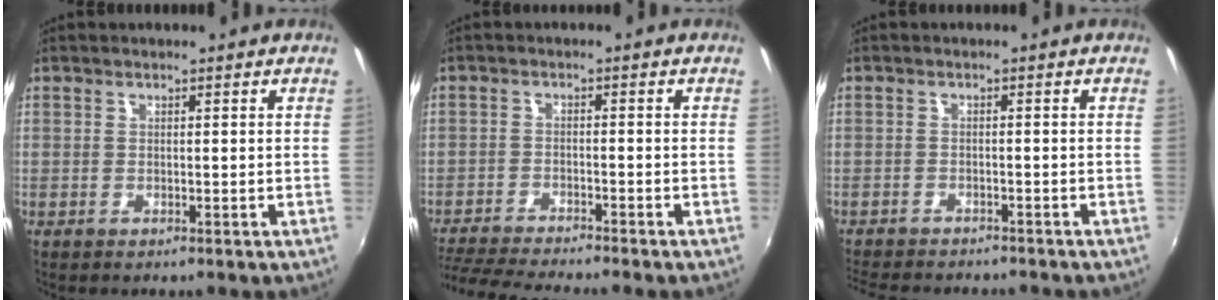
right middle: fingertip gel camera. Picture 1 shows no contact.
{"total": 9.8, "force": [-9.0, -0.3, 3.7], "torque": [-0.099, -0.021, -0.156]}
{"total": 9.0, "force": [-8.2, 2.0, 3.2], "torque": [-0.081, -0.018, -0.124]}